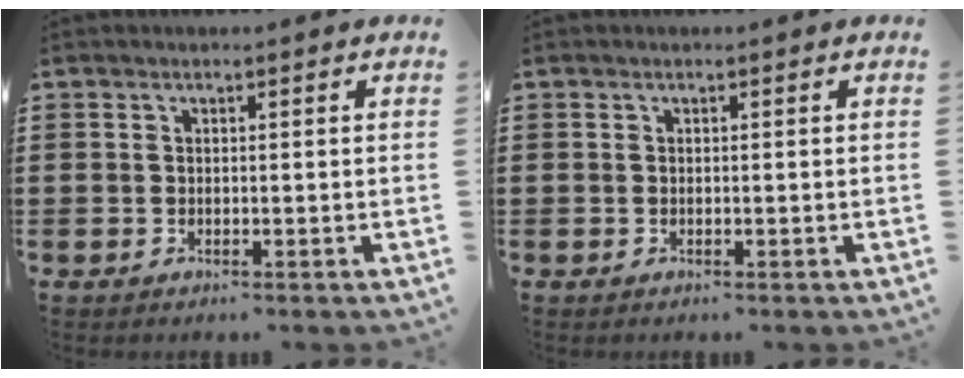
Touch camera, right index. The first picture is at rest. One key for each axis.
{"total": 0.0}